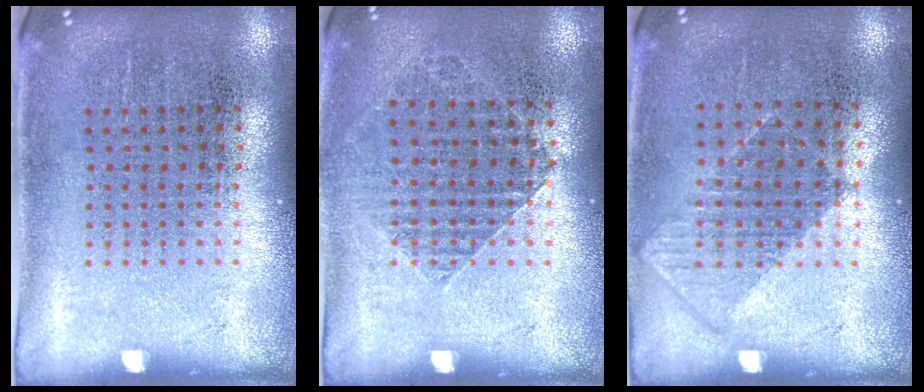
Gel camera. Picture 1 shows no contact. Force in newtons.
{"total": 0.9, "press": 0.9, "slide": 0.1}
{"total": 0.8, "press": 0.6, "slide": 0.4}